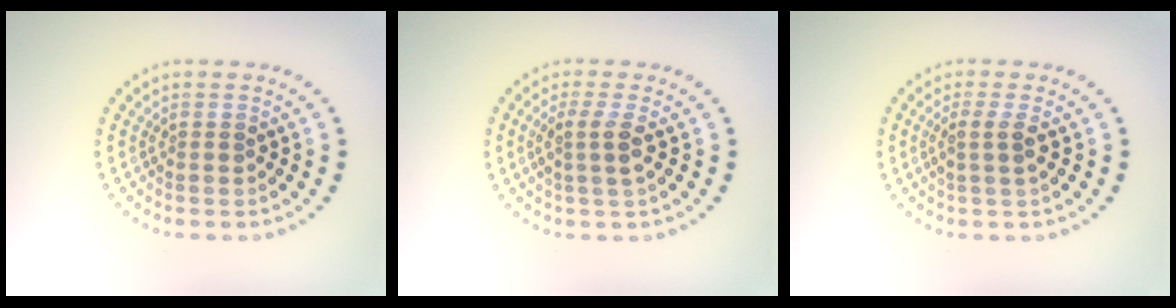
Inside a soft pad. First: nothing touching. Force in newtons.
{"total": 2.1, "press": 1.8, "slide": 1.1}
{"total": 1.7, "press": 1.4, "slide": 0.9}